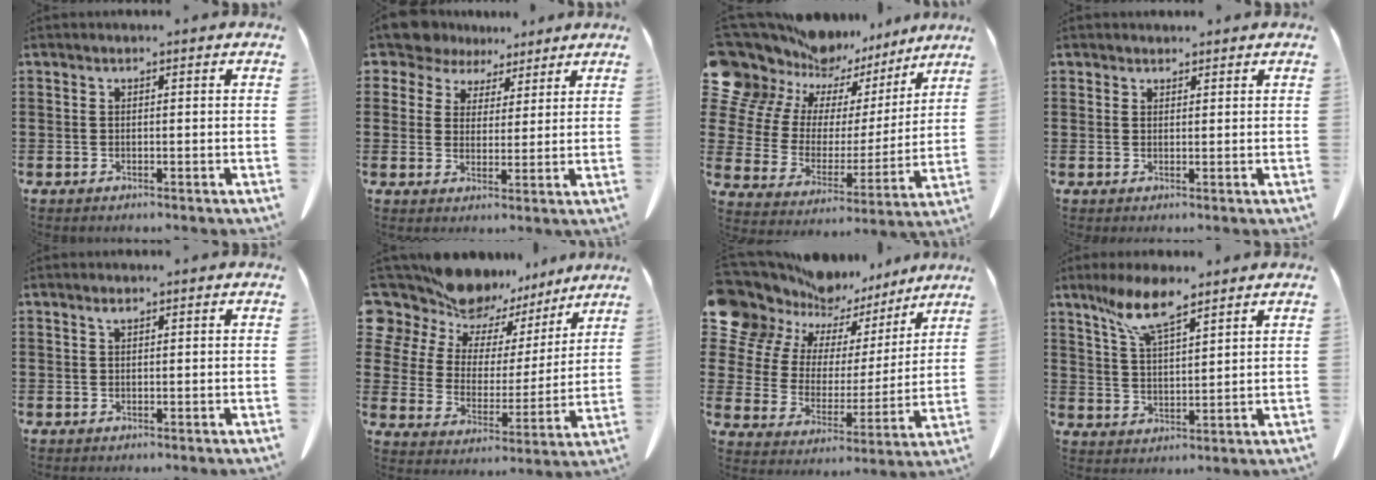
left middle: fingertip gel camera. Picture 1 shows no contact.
{"total": 7.1, "force": [6.0, 3.6, 1.0], "torque": [-0.057, -0.014, 0.115]}
{"total": 9.9, "force": [8.1, 5.7, 0.7], "torque": [-0.062, -0.074, 0.144]}
{"total": 1.9, "force": [1.7, 0.8, 0.0], "torque": [-0.007, 0.002, 0.036]}
{"total": 0.8, "force": [0.5, 0.2, 0.6], "torque": [-0.013, -0.001, 0.010]}
{"total": 10.7, "force": [9.5, 4.9, 1.1], "torque": [-0.070, -0.079, 0.177]}
{"total": 8.8, "force": [7.1, 5.2, 0.2], "torque": [-0.059, -0.063, 0.131]}
{"total": 8.2, "force": [5.9, 1.8, 5.3], "torque": [-0.118, -0.008, 0.108]}